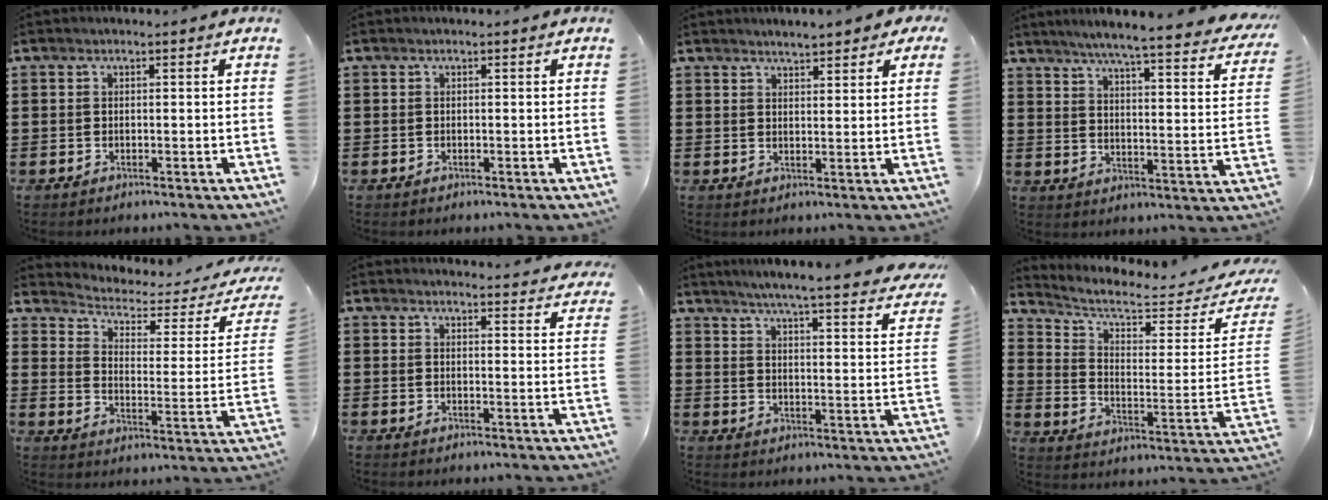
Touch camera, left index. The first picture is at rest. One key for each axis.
{"total": 0.0}
{"total": 3.0, "fx": 2.8, "fy": 0.3, "fz": 1.0, "tx": -0.027, "ty": 0.002, "tz": 0.052}
{"total": 5.2, "fx": 4.4, "fy": -0.7, "fz": 2.6, "tx": -0.071, "ty": -0.039, "tz": 0.067}
{"total": 2.7, "fx": 2.0, "fy": 1.1, "fz": 1.4, "tx": -0.046, "ty": -0.018, "tz": 0.024}
{"total": 3.2, "fx": 3.2, "fy": -0.2, "fz": 0.3, "tx": -0.007, "ty": -0.021, "tz": 0.057}
{"total": 4.6, "fx": 4.1, "fy": -0.7, "fz": 1.9, "tx": -0.059, "ty": -0.037, "tz": 0.063}
{"total": 5.7, "fx": 5.0, "fy": 1.0, "fz": 2.5, "tx": -0.071, "ty": -0.049, "tz": 0.081}